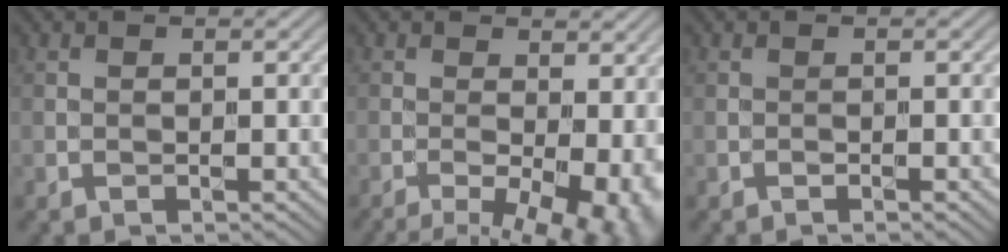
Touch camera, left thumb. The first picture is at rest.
{"total": 11.8, "force": [-4.1, 4.6, 10.1], "torque": [-0.139, -0.016, -0.044]}
{"total": 0.5, "force": [-0.4, -0.1, 0.3], "torque": [-0.008, 0.000, -0.005]}